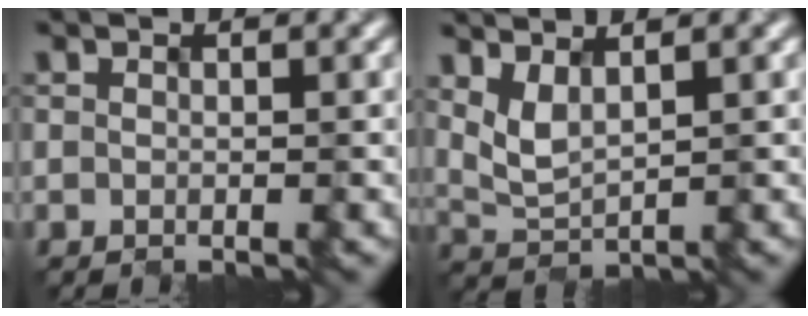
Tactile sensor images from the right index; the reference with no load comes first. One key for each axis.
{"total": 2.2, "fx": 1.3, "fy": 0.7, "fz": 1.7, "tx": -0.046, "ty": -0.005, "tz": 0.034}